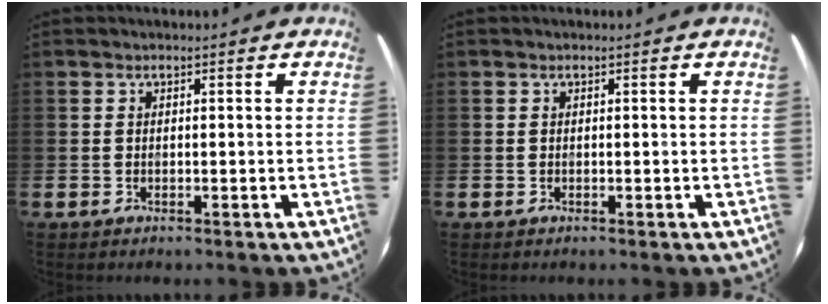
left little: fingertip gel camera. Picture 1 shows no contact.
{"total": 0.0}